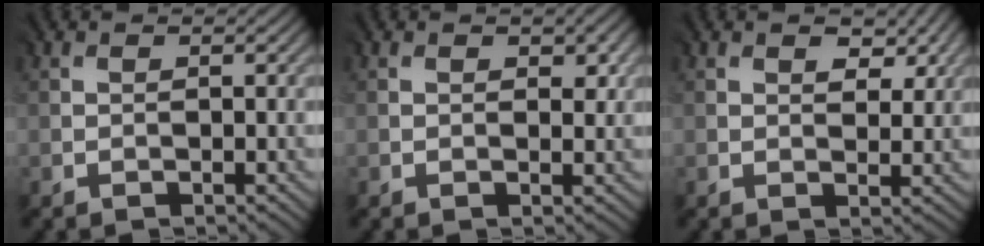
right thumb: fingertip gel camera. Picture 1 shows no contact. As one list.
[{"total": 2.1, "force": [0.7, 1.2, 1.5], "torque": [-0.022, -0.004, 0.015]}, {"total": 3.6, "force": [1.8, 2.0, 2.4], "torque": [-0.033, -0.008, 0.031]}]